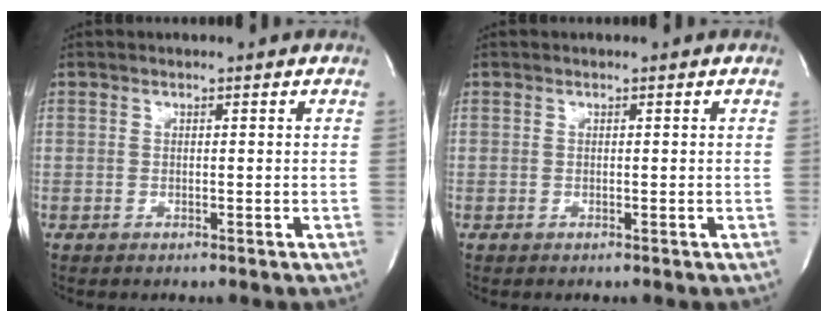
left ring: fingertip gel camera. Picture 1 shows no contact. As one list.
[{"total": 0.0}]